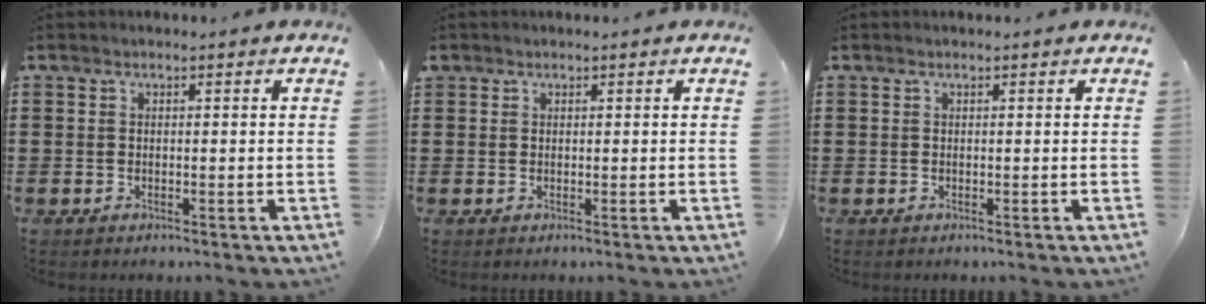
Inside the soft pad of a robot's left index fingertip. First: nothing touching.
{"total": 0.5, "force": [0.4, 0.4, 0.1], "torque": [-0.003, 0.003, 0.007]}
{"total": 0.0}